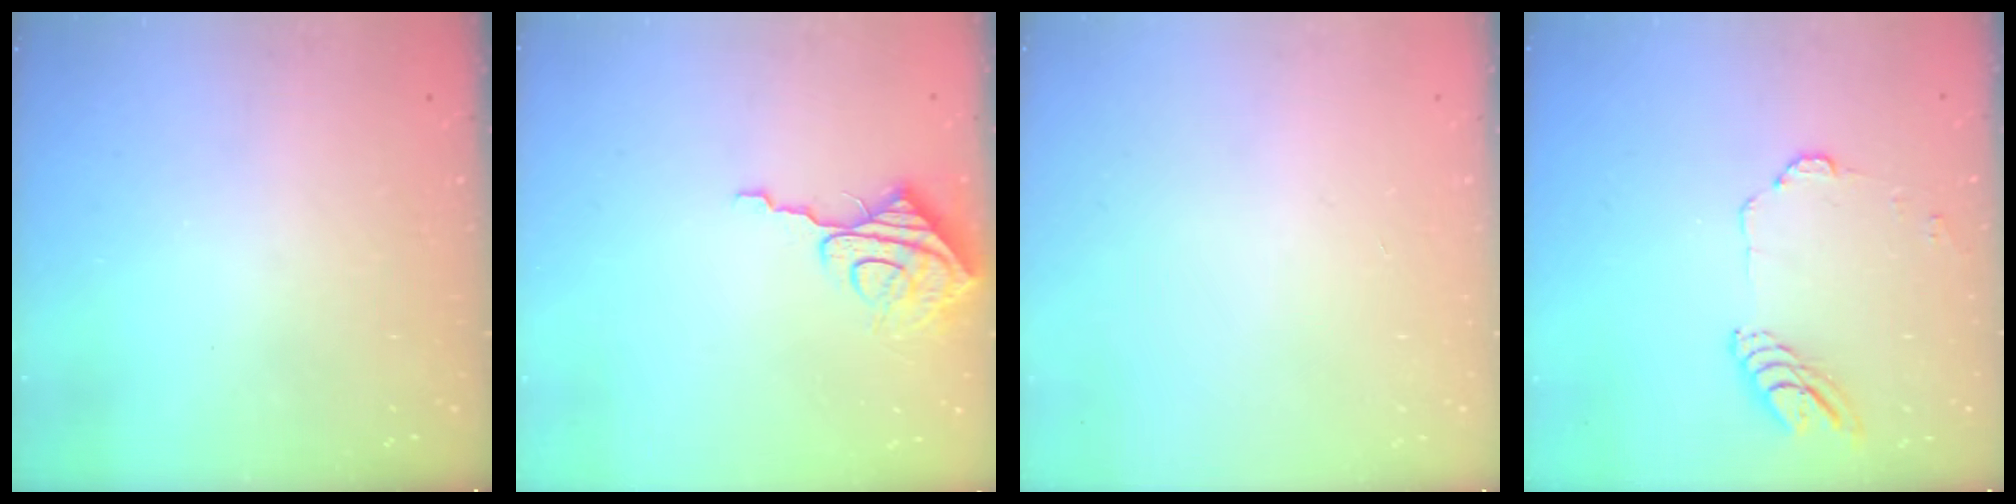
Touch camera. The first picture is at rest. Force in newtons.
{"total": 9.4, "press": 9.4, "slide": 0.7}
{"total": 0.0}
{"total": 8.4, "press": 8.4, "slide": 0.3}